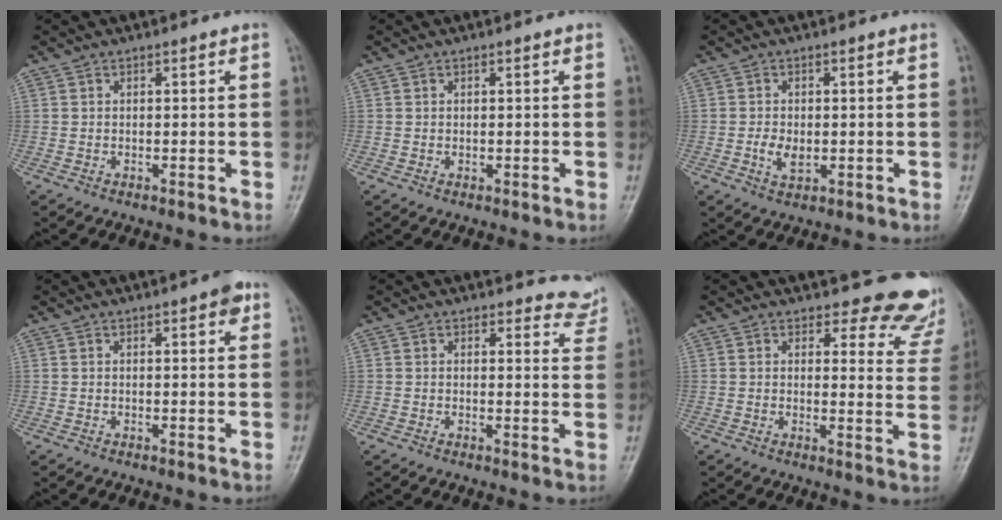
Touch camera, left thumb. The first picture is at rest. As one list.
[{"total": 0.6, "force": [0.2, 0.4, 0.4], "torque": [-0.004, 0.001, 0.003]}, {"total": 3.5, "force": [-0.5, 2.2, 2.6], "torque": [-0.046, -0.004, -0.007]}, {"total": 2.8, "force": [1.5, 1.0, 2.2], "torque": [-0.021, -0.002, 0.014]}, {"total": 5.4, "force": [5.1, 1.8, -0.2], "torque": [0.039, -0.037, 0.031]}, {"total": 12.7, "force": [11.7, 4.4, 2.0], "torque": [0.032, -0.102, 0.102]}]